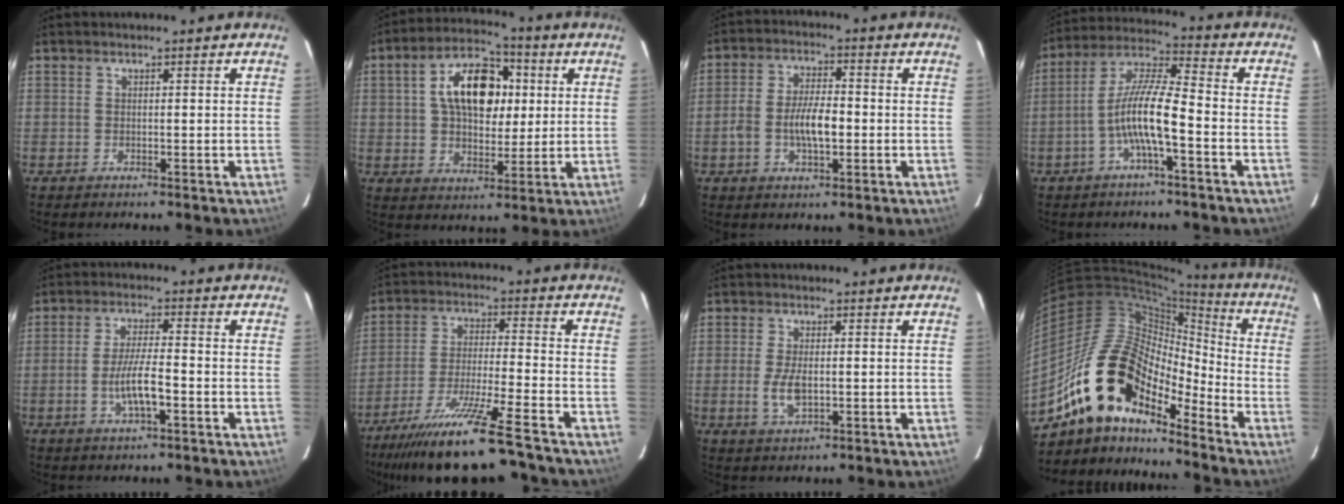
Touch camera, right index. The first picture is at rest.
{"total": 12.8, "force": [2.8, 8.1, 9.5], "torque": [-0.163, 0.036, 0.047]}
{"total": 7.5, "force": [-1.6, 3.3, 6.5], "torque": [-0.129, 0.008, -0.028]}
{"total": 10.1, "force": [-3.7, 1.4, 9.2], "torque": [-0.196, 0.012, -0.074]}
{"total": 6.9, "force": [-2.5, 1.2, 6.3], "torque": [-0.122, -0.002, -0.046]}
{"total": 16.6, "force": [-14.4, -0.8, 8.1], "torque": [-0.166, -0.037, -0.247]}
{"total": 4.8, "force": [-0.9, 2.1, 4.3], "torque": [-0.090, -0.006, -0.015]}
{"total": 17.1, "force": [-13.4, 7.0, 8.1], "torque": [-0.143, 0.003, -0.257]}